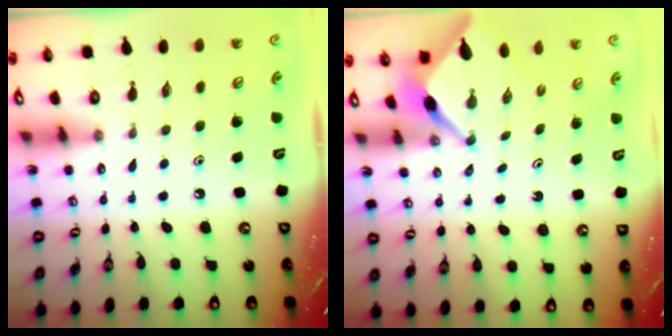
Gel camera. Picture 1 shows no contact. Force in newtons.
{"total": 2.8, "press": 2.8, "slide": 0.3}